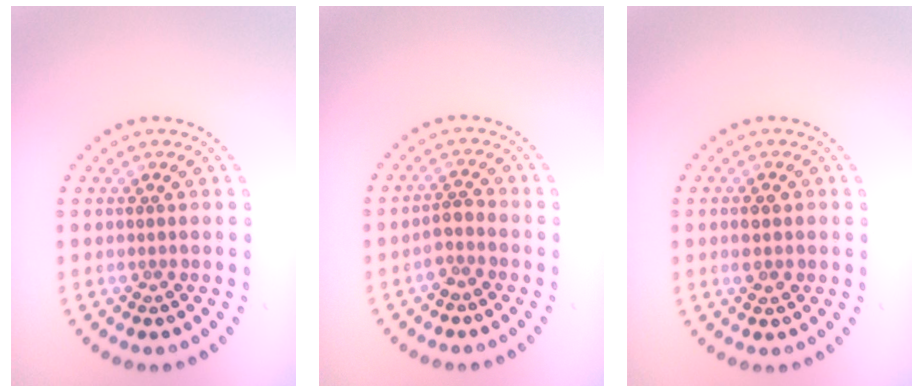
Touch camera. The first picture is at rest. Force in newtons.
{"total": 1.8, "press": 1.4, "slide": 1.1}
{"total": 2.1, "press": 2.1, "slide": 0.1}